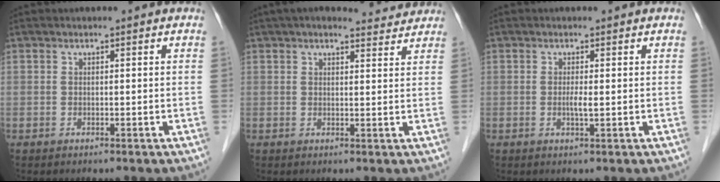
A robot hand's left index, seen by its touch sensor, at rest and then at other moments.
{"total": 6.4, "force": [5.9, 1.3, 2.1], "torque": [-0.027, 0.018, 0.067]}
{"total": 1.3, "force": [-0.1, 0.0, 1.3], "torque": [-0.029, -0.004, -0.001]}